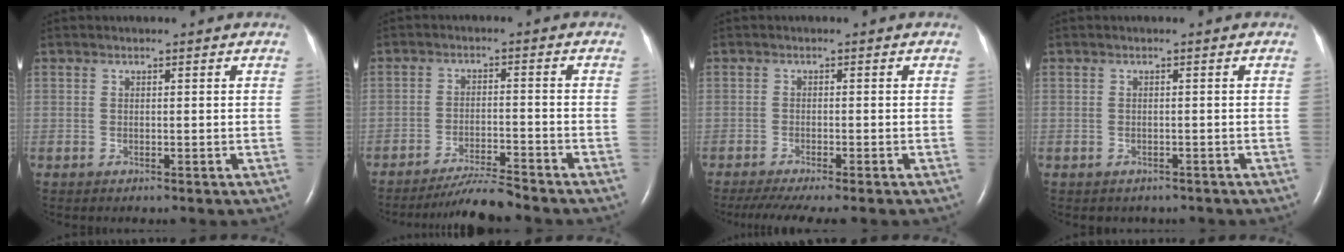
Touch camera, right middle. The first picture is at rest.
{"total": 5.6, "force": [-5.3, -1.1, 1.6], "torque": [-0.029, -0.018, -0.093]}
{"total": 8.1, "force": [-6.5, 0.3, 4.9], "torque": [-0.064, -0.017, -0.100]}
{"total": 1.7, "force": [-1.3, 0.8, 0.6], "torque": [-0.013, -0.002, -0.010]}